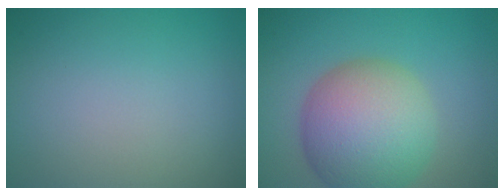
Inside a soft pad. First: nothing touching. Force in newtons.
{"total": 9.4, "press": 9.3, "slide": 0.2}